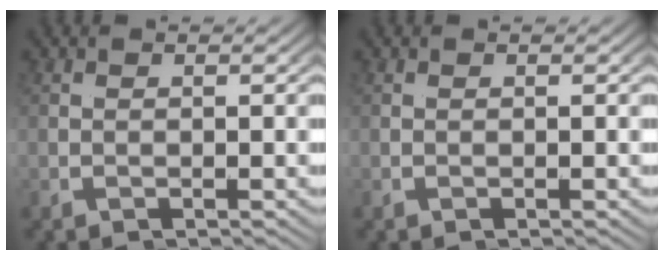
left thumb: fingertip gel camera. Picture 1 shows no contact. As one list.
[{"total": 0.0}]